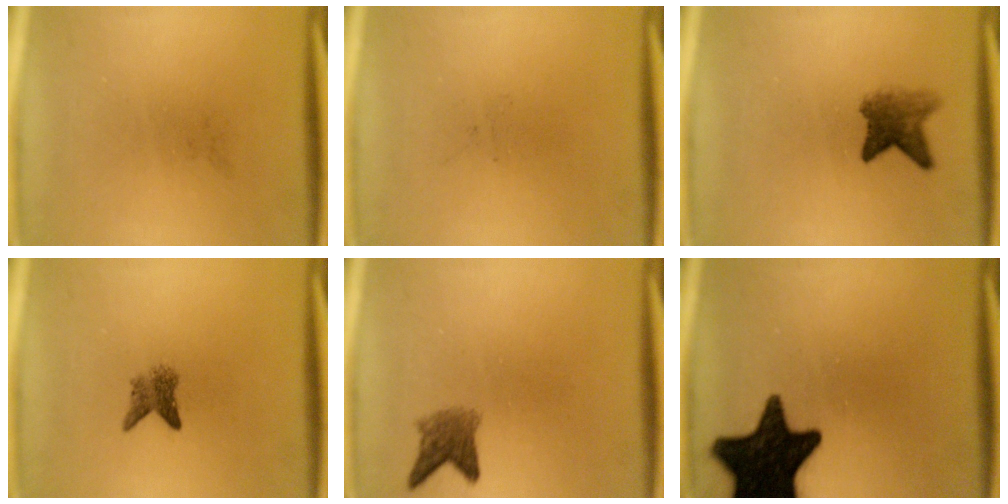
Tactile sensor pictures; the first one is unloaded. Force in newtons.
{"total": 0.0}
{"total": 4.1}
{"total": 2.6}
{"total": 3.3}
{"total": 17.3}